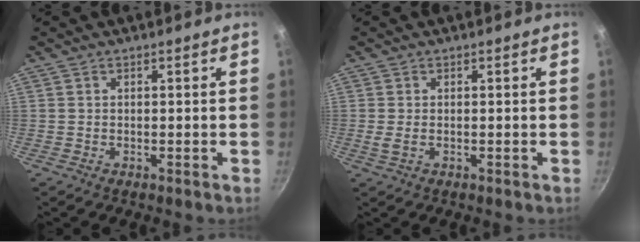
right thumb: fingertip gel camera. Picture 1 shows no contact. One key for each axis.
{"total": 1.7, "fx": -0.1, "fy": 0.9, "fz": 1.4, "tx": -0.030, "ty": -0.002, "tz": -0.001}